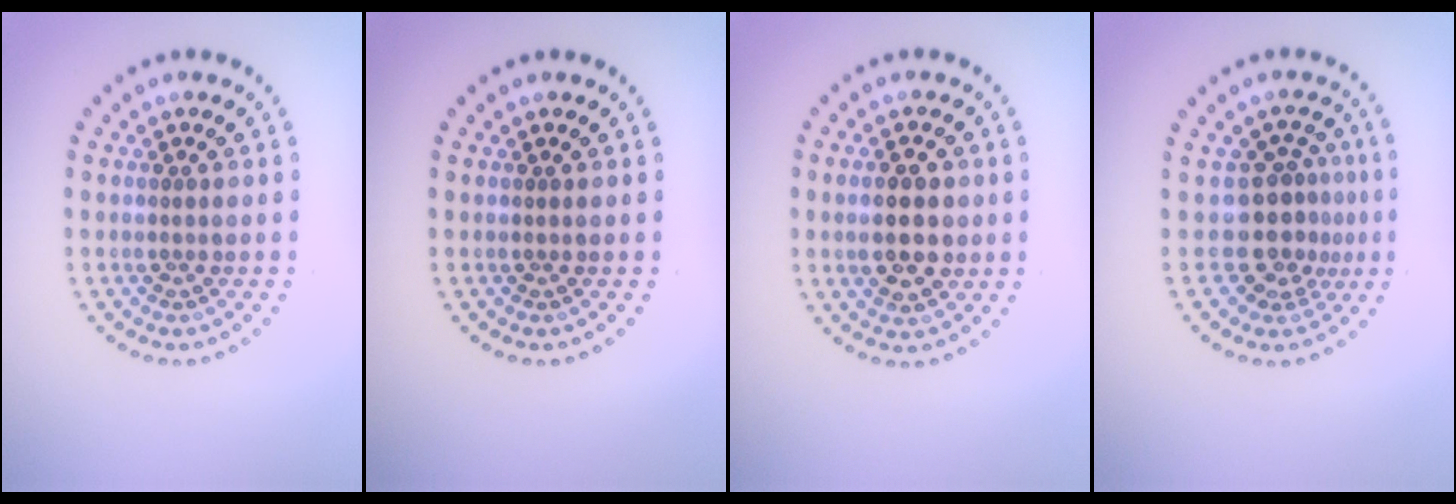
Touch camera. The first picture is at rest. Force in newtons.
{"total": 0.0}
{"total": 4.6, "press": 4.6, "slide": 0.2}
{"total": 3.4, "press": 2.4, "slide": 2.4}